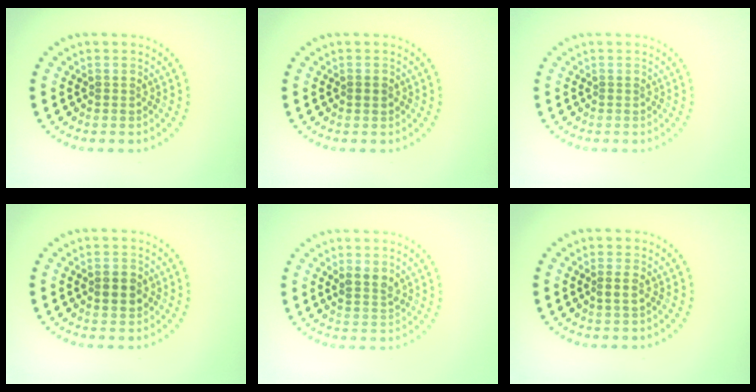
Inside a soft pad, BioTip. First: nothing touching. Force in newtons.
{"total": 0.8, "press": 0.8, "slide": 0.1}
{"total": 0.0}
{"total": 2.0, "press": 2.0, "slide": 0.1}
{"total": 1.8, "press": 1.7, "slide": 0.6}
{"total": 1.2, "press": 1.0, "slide": 0.6}